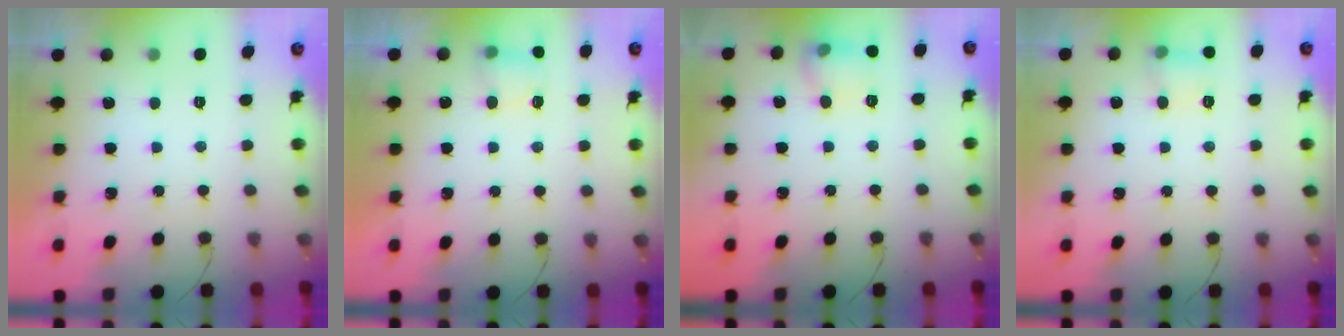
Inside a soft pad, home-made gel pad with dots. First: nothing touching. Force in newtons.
{"total": 5.3, "press": 5.1, "slide": 1.3}
{"total": 8.5, "press": 8.5, "slide": 0.6}
{"total": 5.7, "press": 5.5, "slide": 1.7}